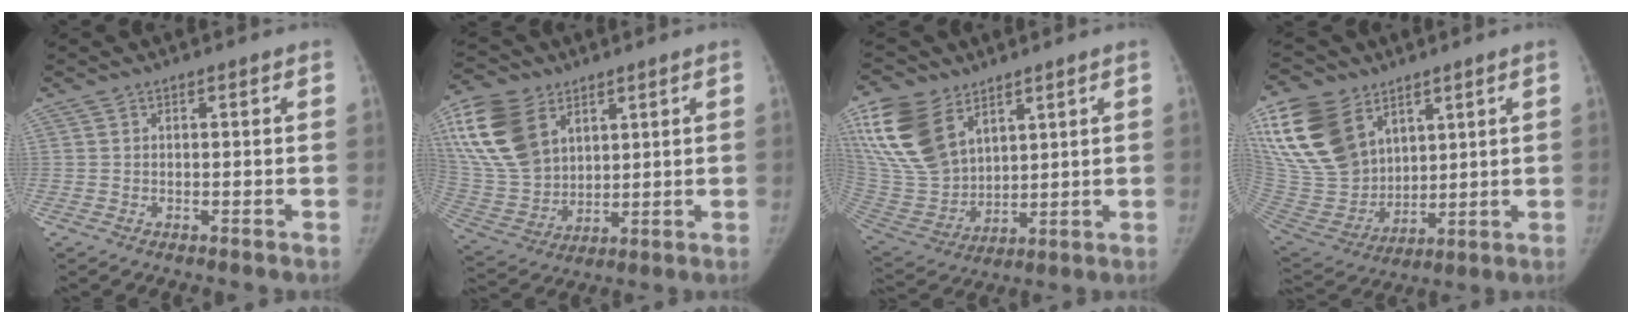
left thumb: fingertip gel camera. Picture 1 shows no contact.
{"total": 19.2, "force": [8.3, 12.9, 11.5], "torque": [-0.231, -0.019, 0.169]}
{"total": 20.9, "force": [10.5, 13.0, 12.5], "torque": [-0.269, -0.031, 0.217]}
{"total": 23.6, "force": [11.3, 15.7, 13.5], "torque": [-0.284, -0.023, 0.231]}